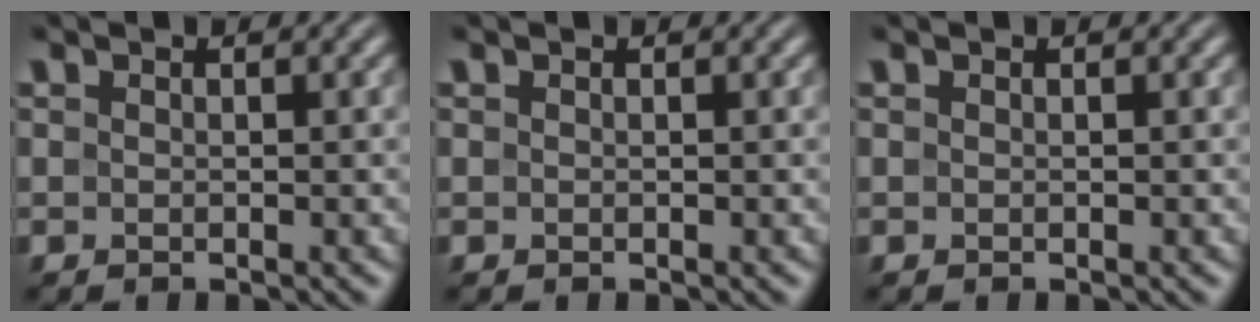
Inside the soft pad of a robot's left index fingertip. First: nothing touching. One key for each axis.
{"total": 0.0}
{"total": 0.0}